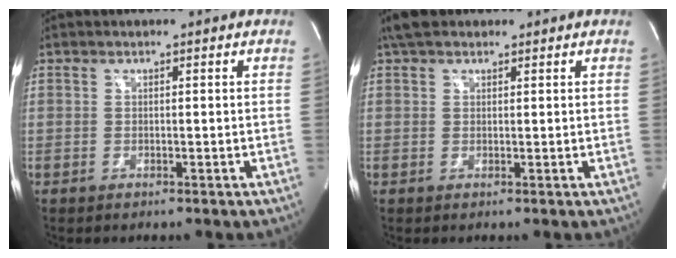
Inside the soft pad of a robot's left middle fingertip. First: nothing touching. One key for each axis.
{"total": 3.7, "fx": 2.9, "fy": 1.8, "fz": 1.4, "tx": -0.030, "ty": 0.025, "tz": 0.050}